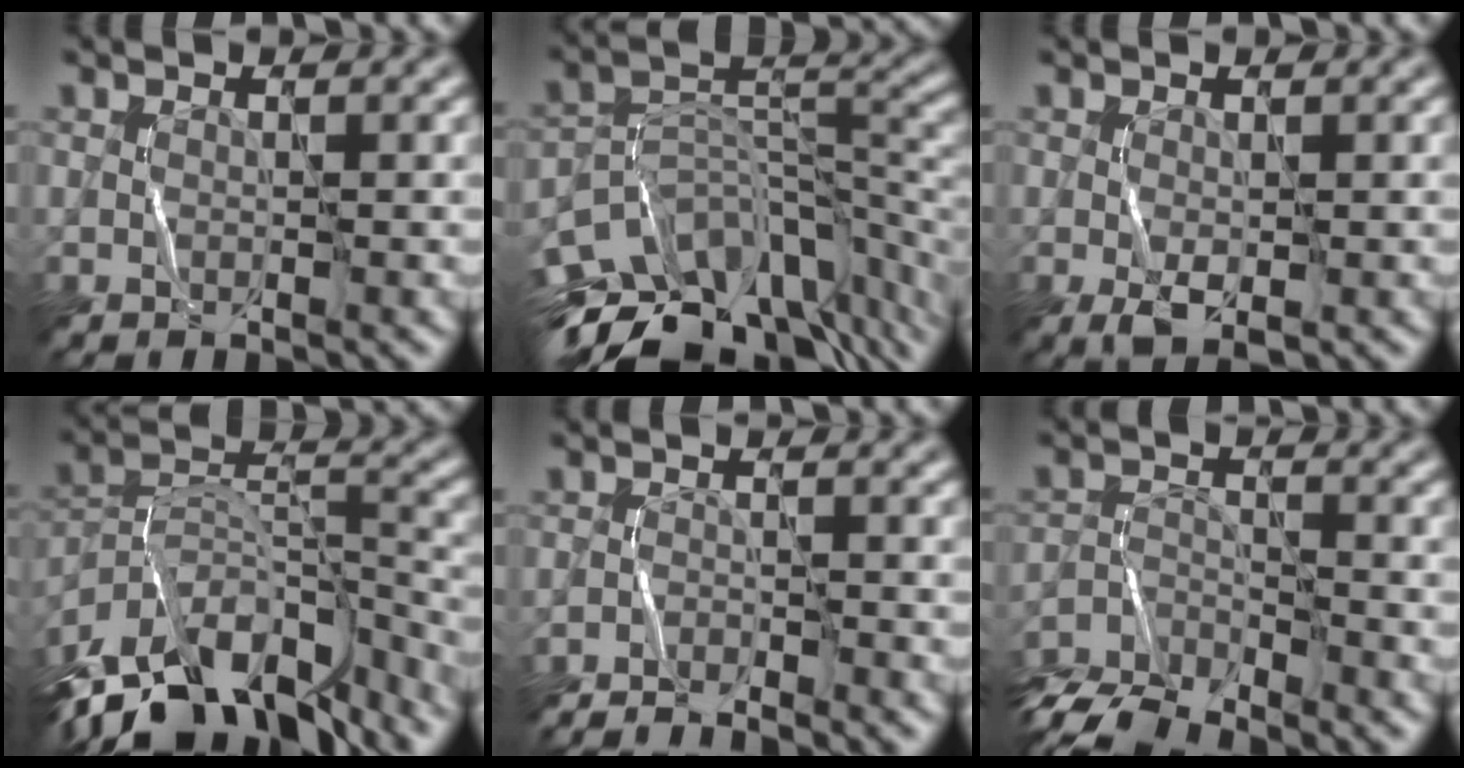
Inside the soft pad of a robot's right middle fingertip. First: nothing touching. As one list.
[{"total": 12.7, "force": [-7.7, 6.7, 7.5], "torque": [-0.140, 0.008, -0.126]}, {"total": 2.2, "force": [-0.5, 1.1, 1.8], "torque": [-0.040, -0.009, -0.007]}, {"total": 14.0, "force": [-10.8, 5.5, 7.1], "torque": [-0.142, 0.016, -0.186]}, {"total": 4.0, "force": [-3.8, 0.3, 1.0], "torque": [-0.020, -0.008, -0.066]}, {"total": 5.8, "force": [-5.5, 1.1, 1.5], "torque": [-0.027, -0.009, -0.110]}]